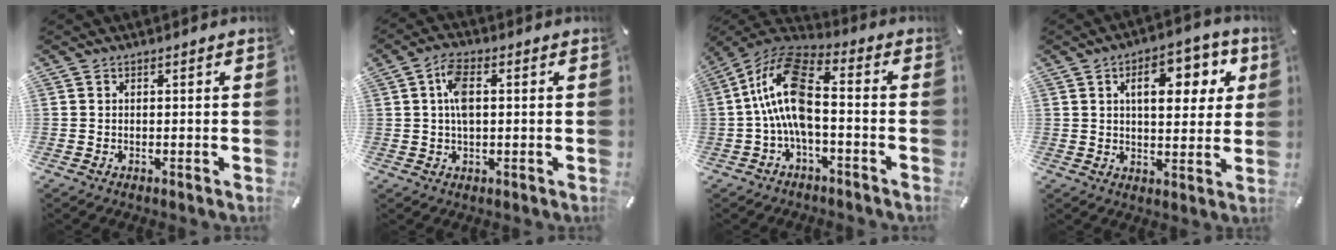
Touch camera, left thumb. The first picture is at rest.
{"total": 6.1, "force": [0.8, 3.0, 5.3], "torque": [-0.105, 0.006, 0.010]}
{"total": 13.4, "force": [-1.2, 5.9, 11.9], "torque": [-0.257, -0.007, -0.026]}
{"total": 12.2, "force": [4.9, 6.4, 9.2], "torque": [-0.119, -0.011, 0.075]}